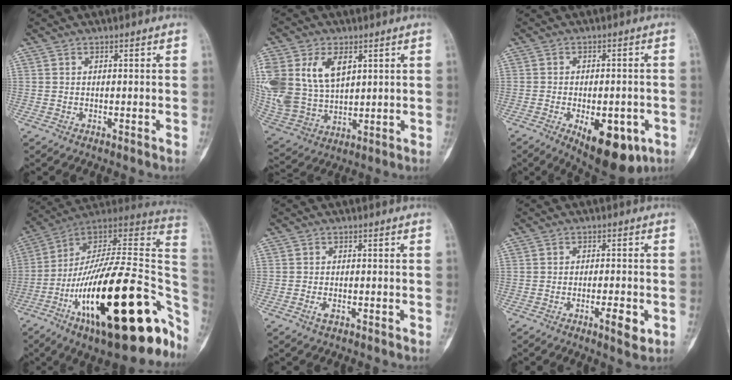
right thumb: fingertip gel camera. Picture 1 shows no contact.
{"total": 19.0, "force": [6.1, 12.7, 12.7], "torque": [-0.281, -0.003, 0.131]}
{"total": 13.1, "force": [-5.2, 6.2, 10.3], "torque": [-0.128, 0.002, -0.061]}
{"total": 35.7, "force": [-12.8, 12.3, 31.0], "torque": [-0.406, 0.064, -0.203]}
{"total": 1.7, "force": [-0.8, 0.9, 1.2], "torque": [-0.027, 0.003, -0.017]}
{"total": 4.8, "force": [-1.8, 1.4, 4.2], "torque": [-0.064, 0.001, -0.025]}